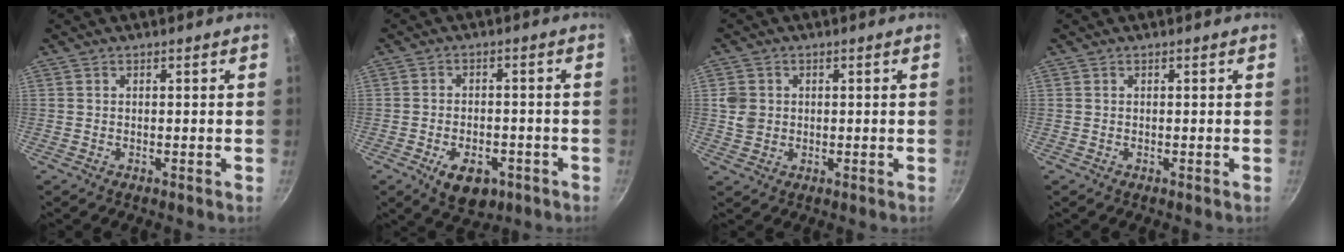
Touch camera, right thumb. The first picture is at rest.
{"total": 8.5, "force": [-3.9, 5.1, 5.6], "torque": [-0.064, 0.015, -0.050]}
{"total": 4.3, "force": [0.4, 3.8, 2.0], "torque": [-0.023, 0.001, 0.008]}
{"total": 0.0}